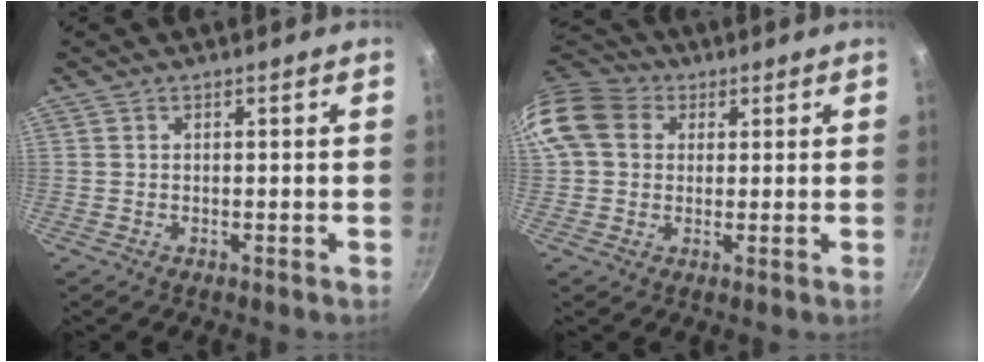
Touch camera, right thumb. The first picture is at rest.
{"total": 12.6, "force": [3.4, 10.3, 6.4], "torque": [-0.114, 0.022, 0.049]}